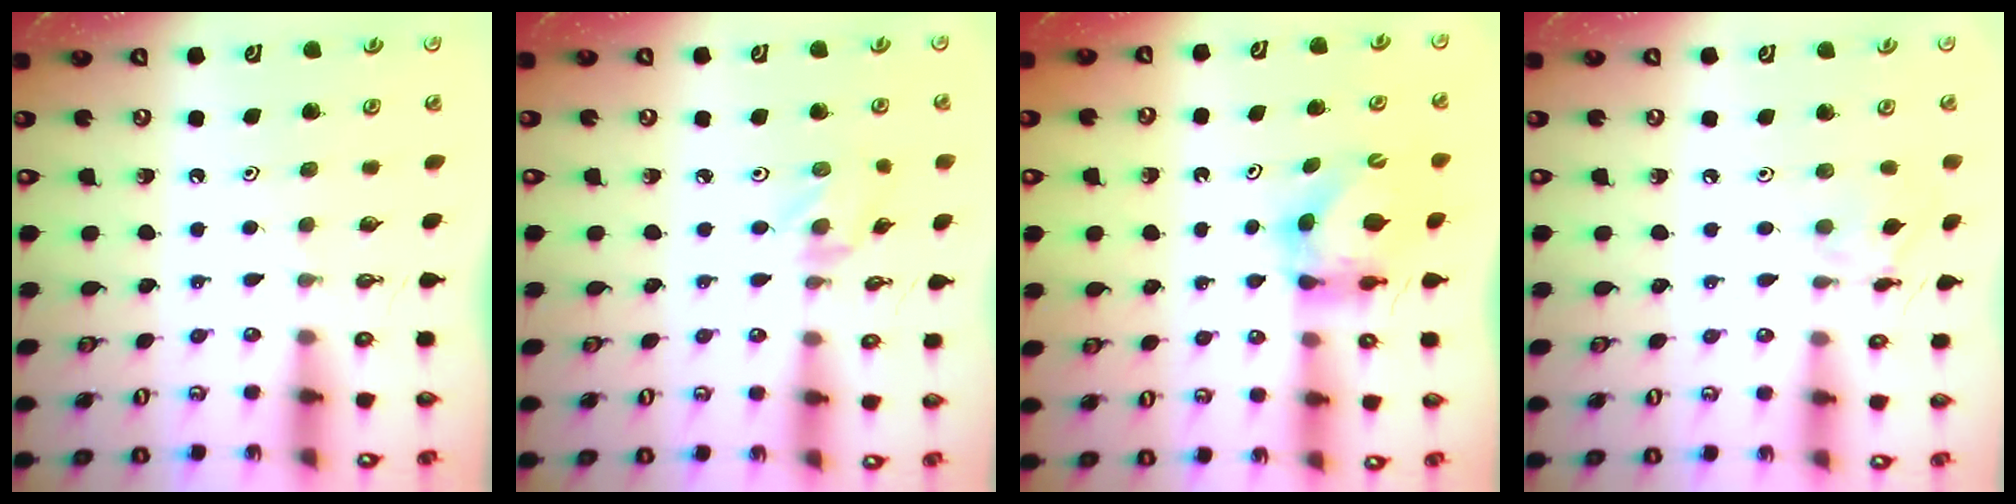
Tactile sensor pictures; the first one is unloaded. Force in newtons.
{"total": 1.2, "press": 1.2, "slide": 0.2}
{"total": 6.0, "press": 6.0, "slide": 0.6}
{"total": 6.0, "press": 5.9, "slide": 0.6}